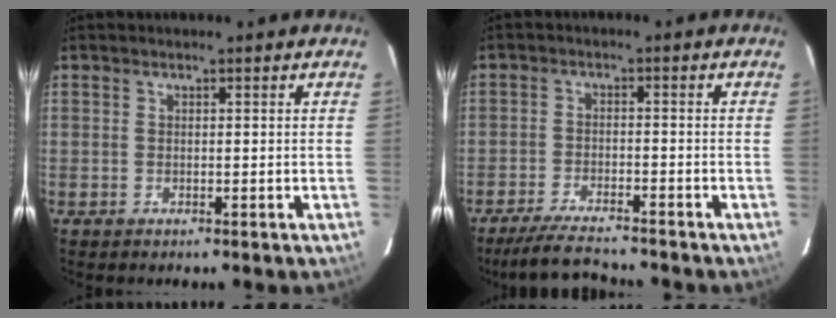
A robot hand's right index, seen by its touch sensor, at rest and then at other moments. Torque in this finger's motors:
{"motor_torque": [0.22, -0.13, 0.11, 0.04]}